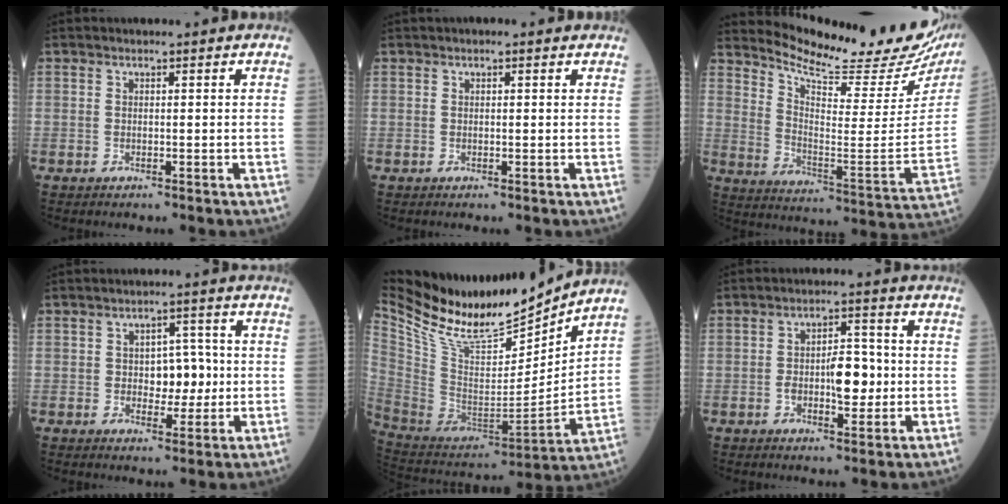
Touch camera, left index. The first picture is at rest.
{"total": 1.3, "force": [1.0, 0.4, 0.7], "torque": [-0.010, 0.012, 0.010]}
{"total": 23.0, "force": [21.2, 2.7, 8.6], "torque": [-0.140, -0.096, 0.281]}
{"total": 5.0, "force": [-0.3, 3.1, 3.9], "torque": [-0.051, 0.010, -0.003]}
{"total": 25.1, "force": [22.0, 4.5, 11.3], "torque": [-0.226, -0.032, 0.379]}
{"total": 6.3, "force": [-1.0, 2.6, 5.7], "torque": [-0.092, 0.006, -0.017]}